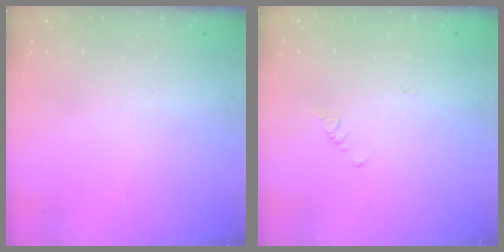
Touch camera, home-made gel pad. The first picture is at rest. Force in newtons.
{"total": 1.9, "press": 1.9, "slide": 0.4}